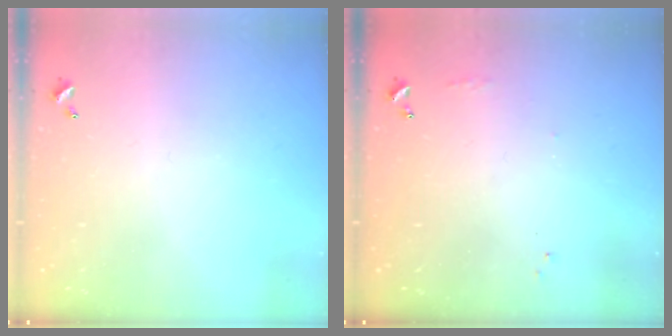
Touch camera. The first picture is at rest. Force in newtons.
{"total": 4.3, "press": 4.3, "slide": 0.6}